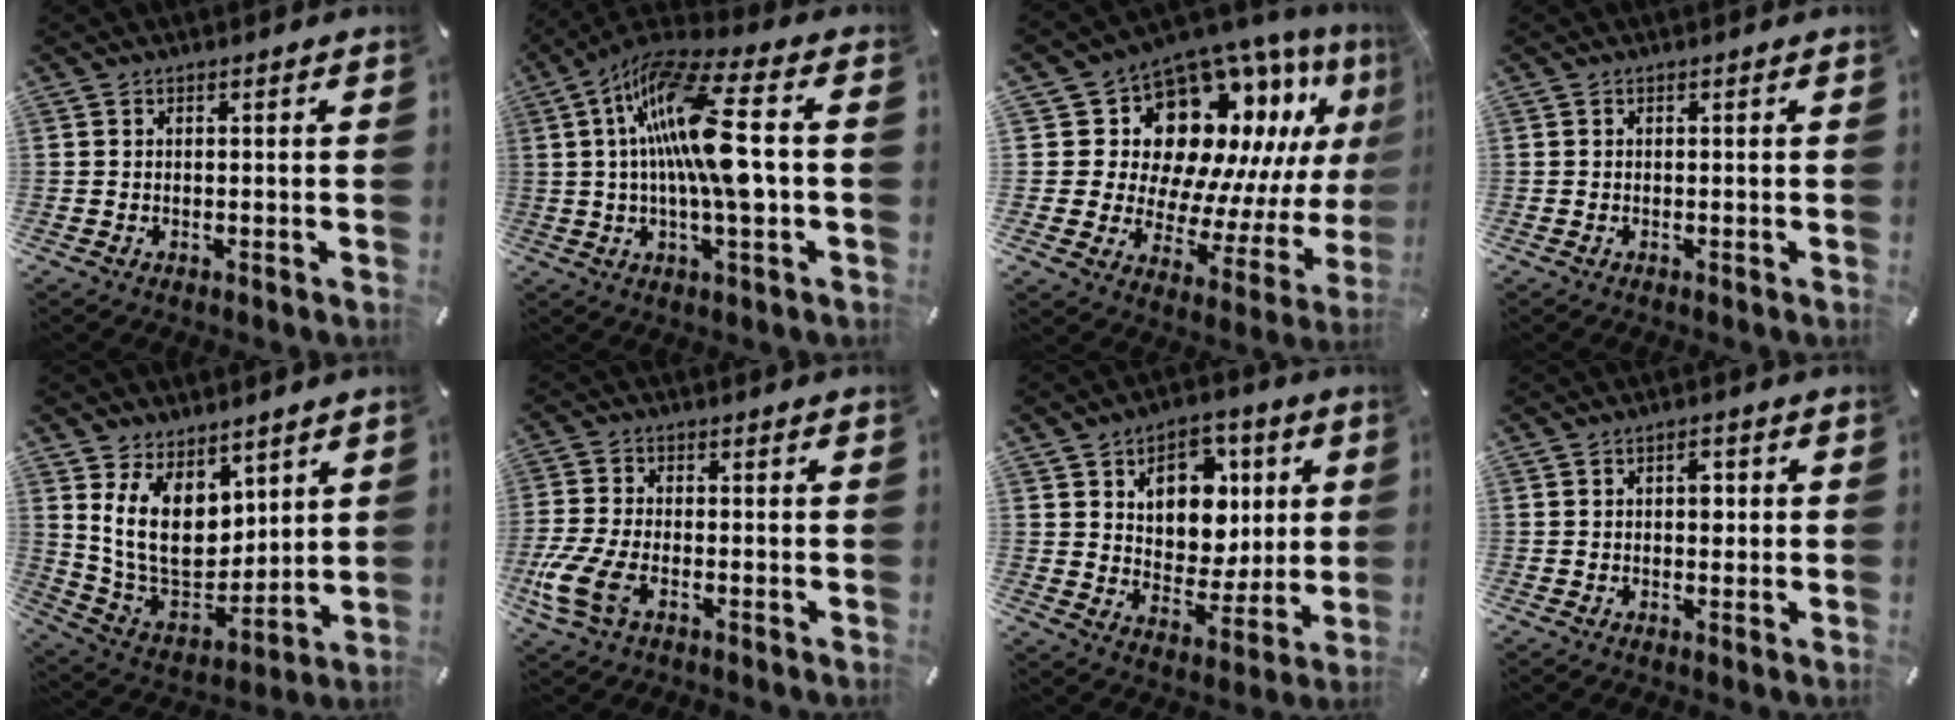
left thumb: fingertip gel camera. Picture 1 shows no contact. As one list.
[{"total": 17.8, "force": [1.3, 4.4, 17.2], "torque": [-0.331, -0.004, 0.010]}, {"total": 17.1, "force": [9.9, 10.9, 8.5], "torque": [-0.144, -0.110, 0.184]}, {"total": 0.0}, {"total": 14.1, "force": [5.7, 10.0, 8.1], "torque": [-0.176, -0.045, 0.111]}, {"total": 8.9, "force": [-3.7, 4.7, 6.6], "torque": [-0.152, -0.003, -0.065]}, {"total": 12.4, "force": [4.1, 10.3, 5.5], "torque": [-0.071, -0.027, 0.076]}, {"total": 2.8, "force": [0.3, 1.8, 2.1], "torque": [-0.020, -0.002, -0.002]}]